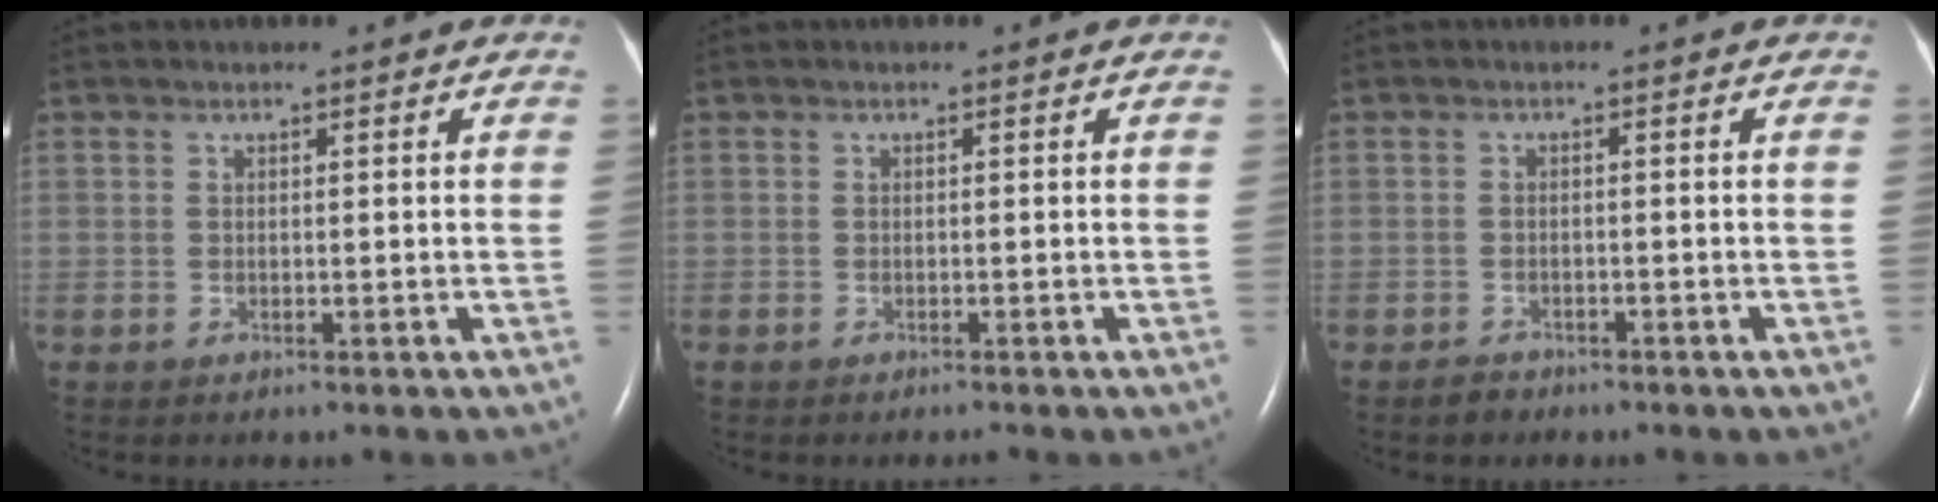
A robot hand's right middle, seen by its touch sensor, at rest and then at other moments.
{"total": 0.5, "force": [-0.5, 0.0, 0.2], "torque": [-0.010, -0.003, -0.008]}
{"total": 1.6, "force": [-1.3, 0.9, 0.1], "torque": [-0.008, 0.002, -0.022]}